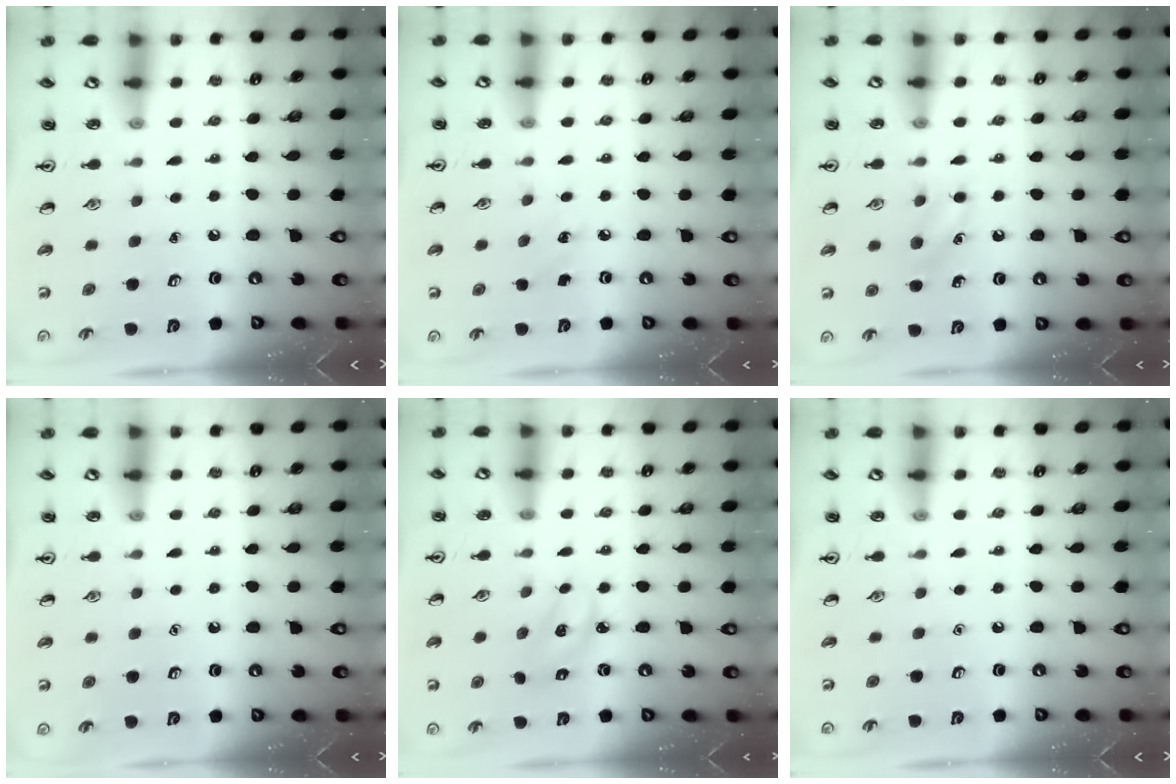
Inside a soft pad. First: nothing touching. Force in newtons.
{"total": 4.7, "press": 4.4, "slide": 1.6}
{"total": 6.5, "press": 6.2, "slide": 1.8}
{"total": 0.0}
{"total": 2.6, "press": 2.5, "slide": 0.6}
{"total": 0.0}